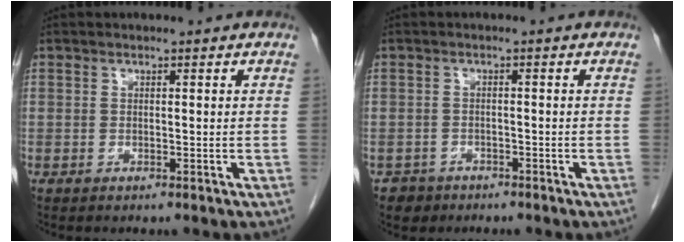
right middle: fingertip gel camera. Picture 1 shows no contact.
{"total": 2.3, "force": [-1.6, 1.7, -0.1], "torque": [-0.006, 0.007, -0.024]}